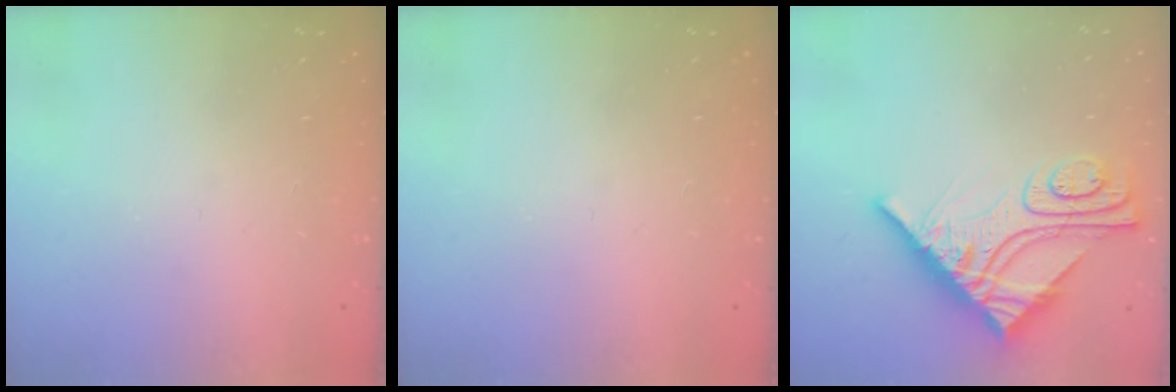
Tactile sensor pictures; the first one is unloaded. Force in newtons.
{"total": 0.0}
{"total": 13.6, "press": 13.6, "slide": 1.3}